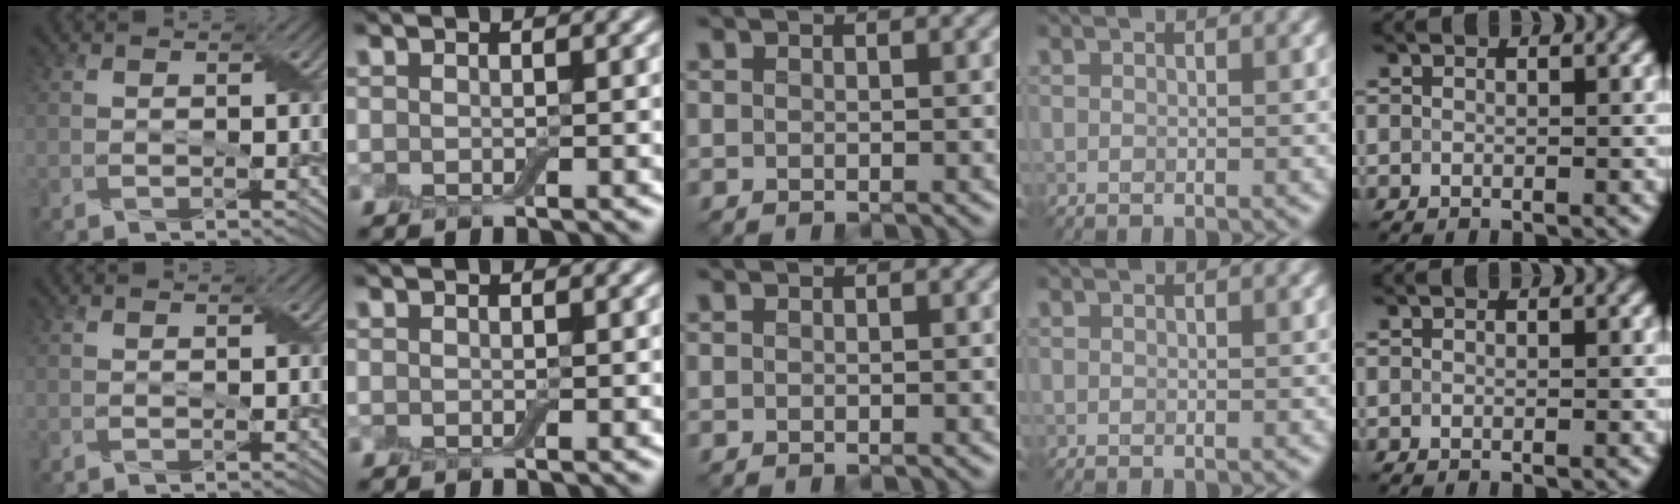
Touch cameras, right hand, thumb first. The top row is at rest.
{}